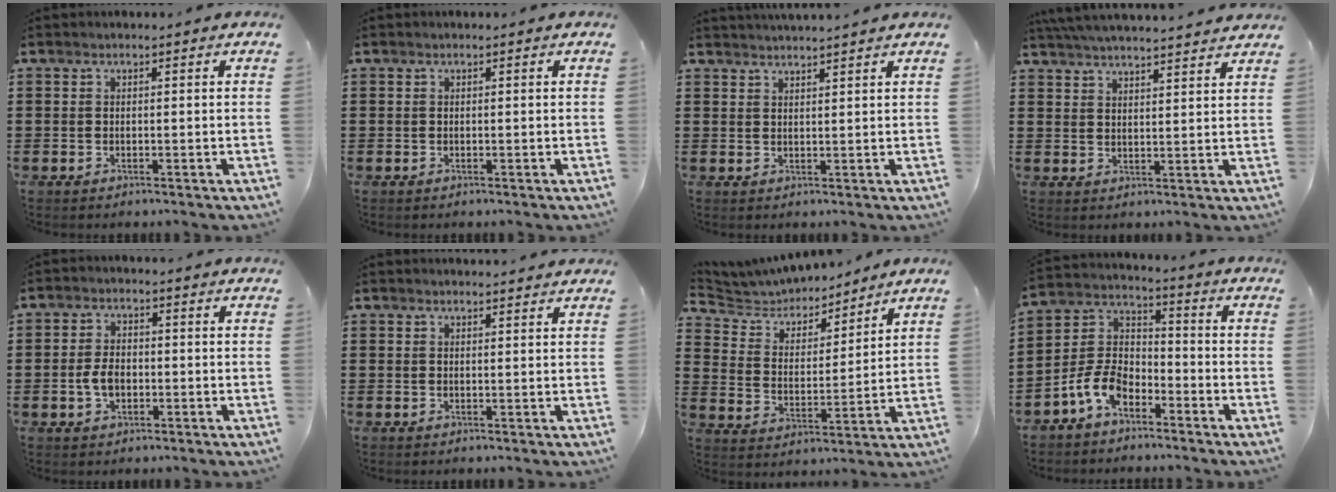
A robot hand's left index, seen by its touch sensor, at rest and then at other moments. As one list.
[{"total": 0.0}, {"total": 2.0, "force": [1.9, -0.4, 0.1], "torque": [-0.005, -0.003, 0.037]}, {"total": 4.6, "force": [4.6, -0.4, 0.9], "torque": [-0.032, -0.019, 0.083]}, {"total": 3.9, "force": [-0.6, 2.3, 3.1], "torque": [-0.079, -0.004, -0.018]}, {"total": 1.4, "force": [1.4, 0.0, 0.2], "torque": [-0.007, -0.002, 0.028]}, {"total": 5.9, "force": [5.7, 1.2, 0.5], "torque": [-0.043, -0.036, 0.099]}, {"total": 8.0, "force": [-5.2, 4.1, 4.3], "torque": [-0.118, 0.005, -0.108]}]